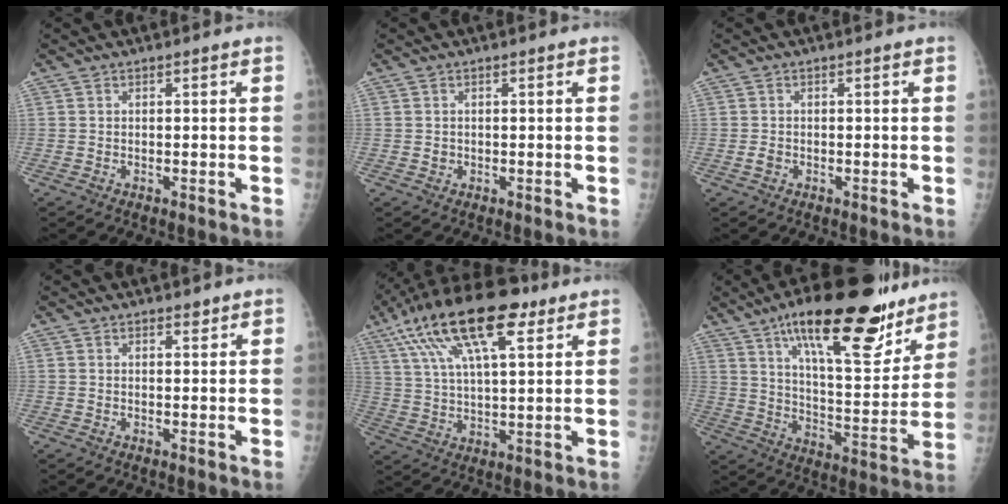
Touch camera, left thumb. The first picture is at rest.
{"total": 0.8, "force": [-0.1, 0.8, 0.2], "torque": [-0.001, 0.001, 0.001]}
{"total": 1.4, "force": [-0.5, 1.1, 0.7], "torque": [-0.012, 0.002, -0.008]}
{"total": 1.3, "force": [1.1, 0.5, 0.5], "torque": [-0.001, -0.007, 0.015]}
{"total": 20.2, "force": [10.5, 7.5, 15.6], "torque": [-0.278, 0.000, 0.183]}
{"total": 24.8, "force": [16.4, 8.2, 16.7], "torque": [-0.209, -0.066, 0.256]}